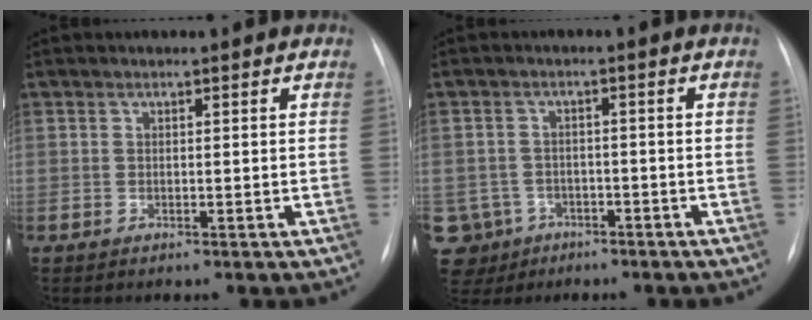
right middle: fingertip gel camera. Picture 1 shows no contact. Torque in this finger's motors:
{"motor_torque": [1.13, -1.01, 0.66, -0.04]}